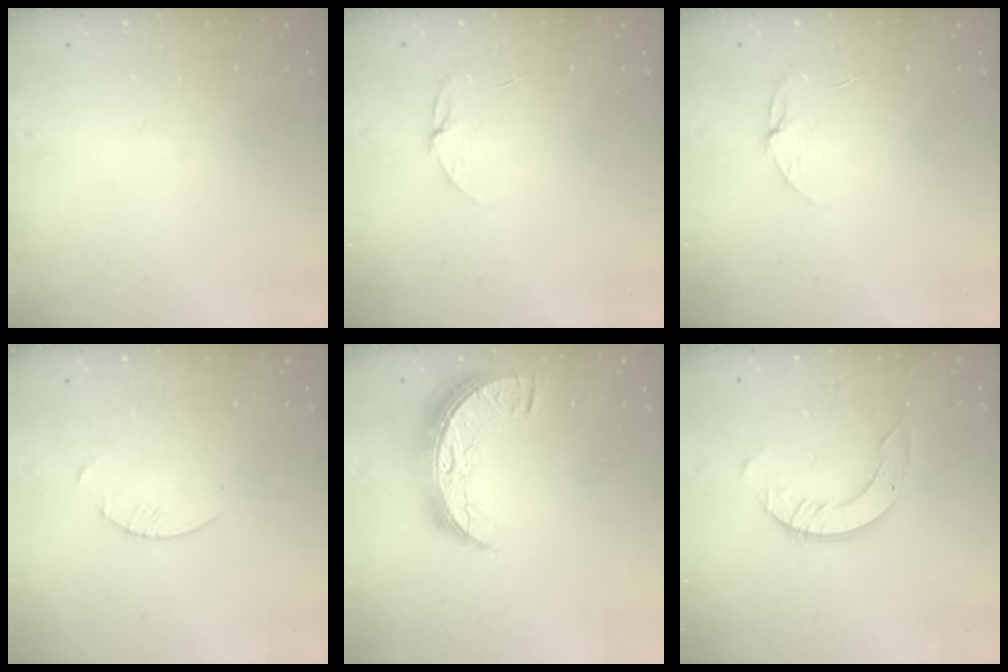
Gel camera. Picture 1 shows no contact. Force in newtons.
{"total": 4.1, "press": 4.1, "slide": 0.3}
{"total": 4.1, "press": 4.1, "slide": 0.3}
{"total": 1.3, "press": 1.3, "slide": 0.2}
{"total": 9.9, "press": 9.9, "slide": 0.7}
{"total": 6.1, "press": 6.1, "slide": 0.6}